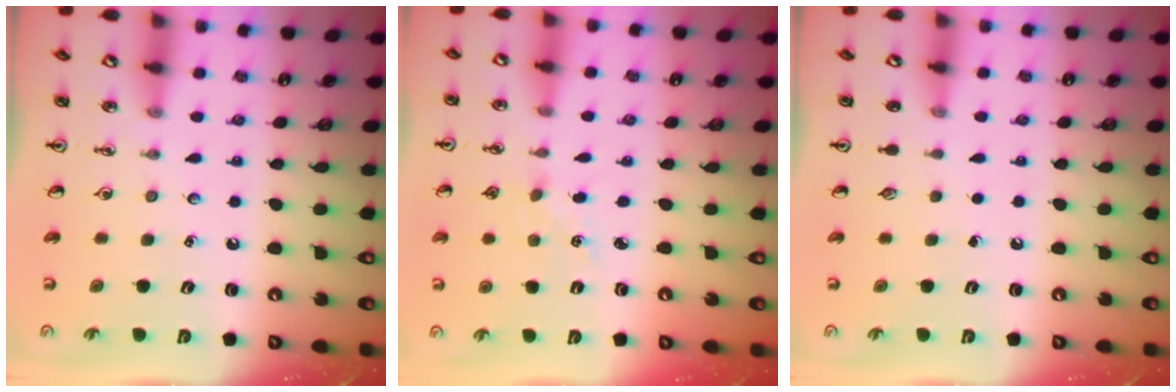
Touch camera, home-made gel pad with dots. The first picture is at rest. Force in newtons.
{"total": 3.3, "press": 3.3, "slide": 0.4}
{"total": 0.0}